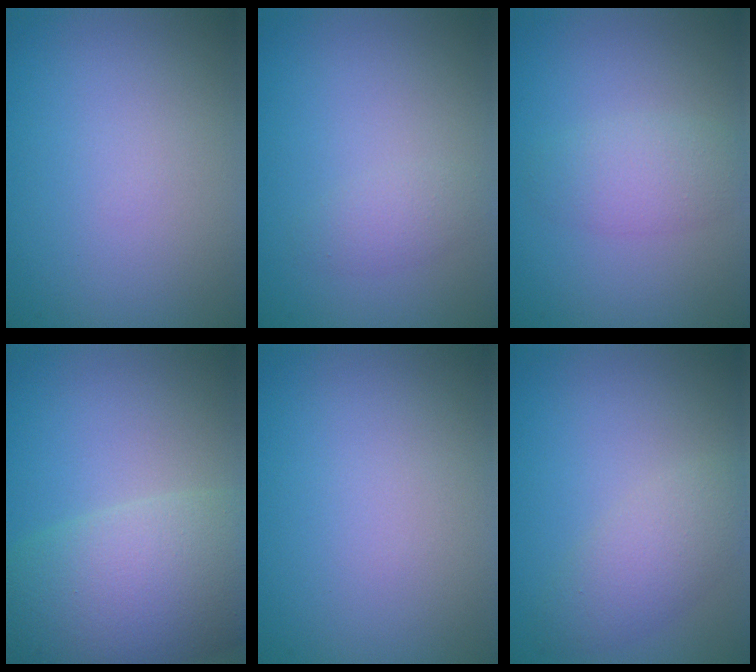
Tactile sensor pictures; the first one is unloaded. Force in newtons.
{"total": 1.4, "press": 1.4, "slide": 0.1}
{"total": 2.5, "press": 2.5, "slide": 0.0}
{"total": 10.1, "press": 10.1, "slide": 0.5}
{"total": 0.0}
{"total": 3.1, "press": 3.1, "slide": 0.1}